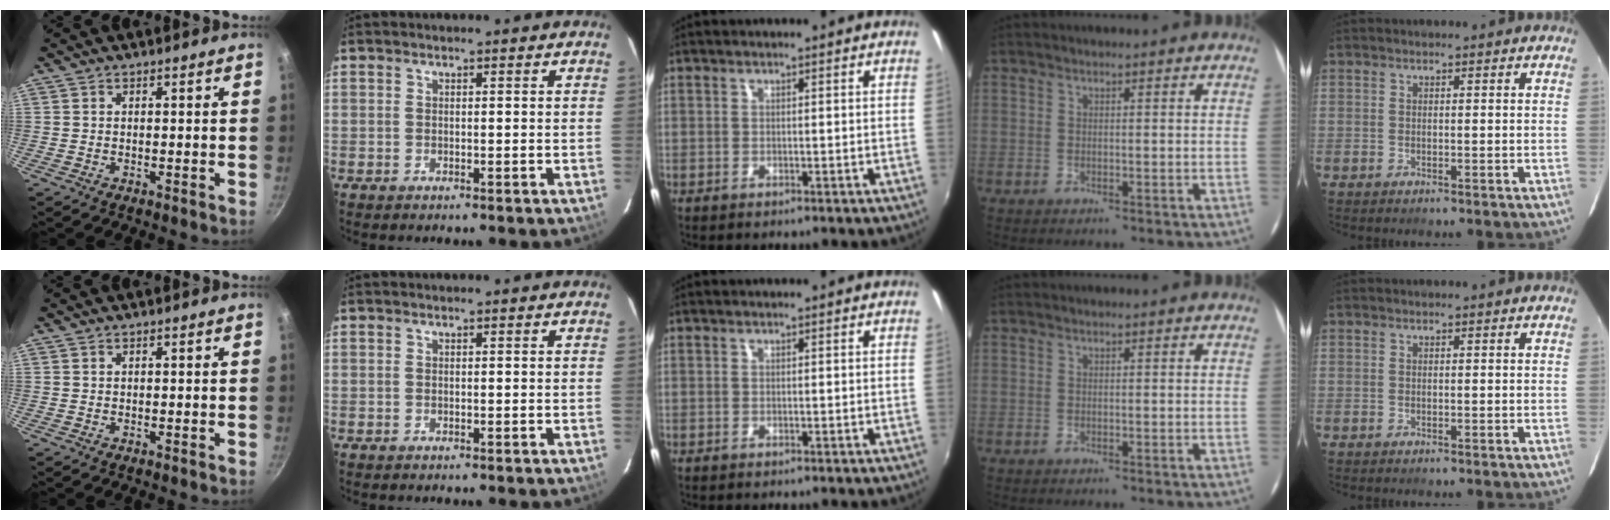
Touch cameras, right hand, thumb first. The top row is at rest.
{}